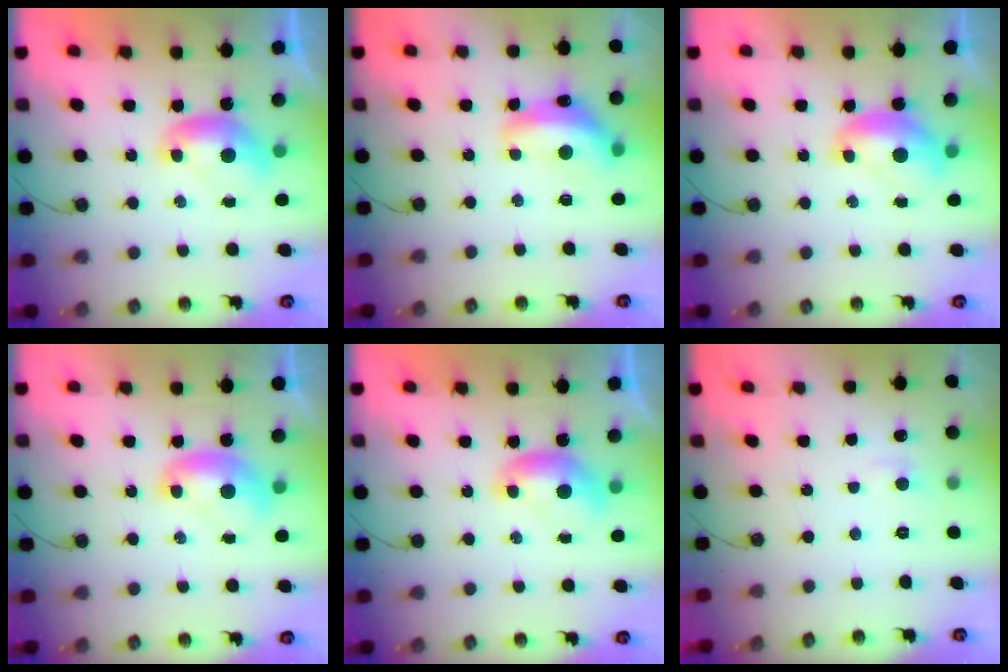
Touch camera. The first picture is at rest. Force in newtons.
{"total": 6.6, "press": 6.6, "slide": 0.9}
{"total": 3.1, "press": 2.9, "slide": 0.8}
{"total": 1.6, "press": 1.6, "slide": 0.1}
{"total": 0.0}
{"total": 1.4, "press": 1.3, "slide": 0.6}